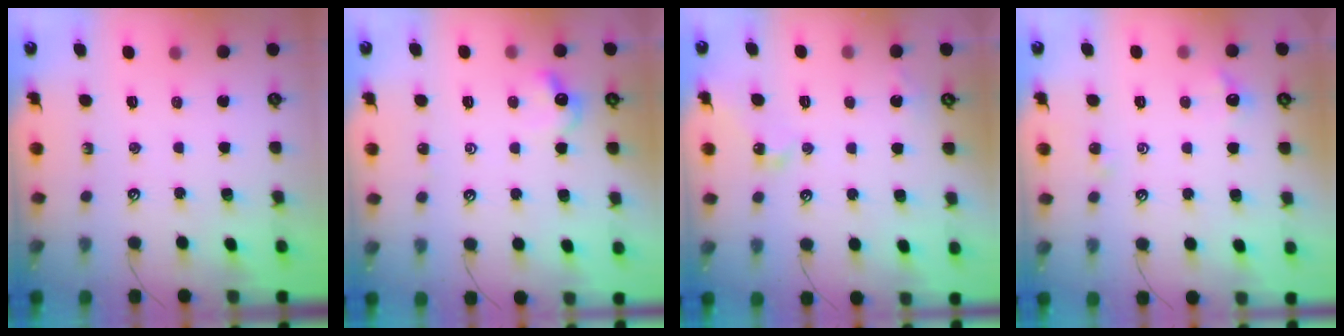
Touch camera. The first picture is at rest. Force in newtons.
{"total": 4.4, "press": 4.4, "slide": 0.6}
{"total": 4.4, "press": 4.4, "slide": 0.6}
{"total": 1.9, "press": 1.8, "slide": 0.5}